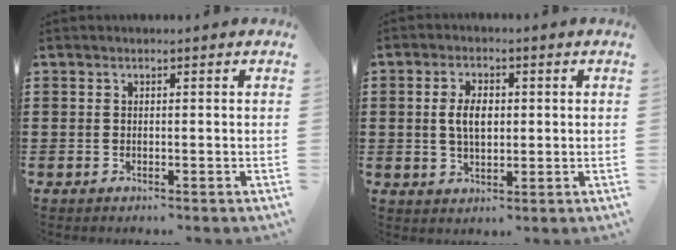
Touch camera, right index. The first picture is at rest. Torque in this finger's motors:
{"motor_torque": [0.05, 0.00, 0.45, 0.08]}